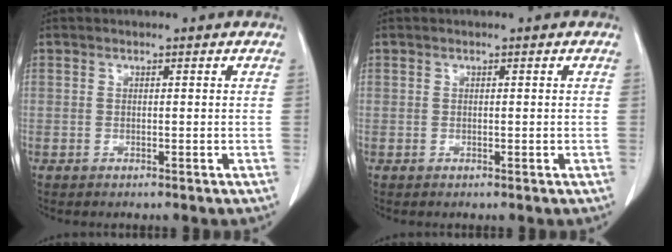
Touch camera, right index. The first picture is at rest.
{"total": 0.0}